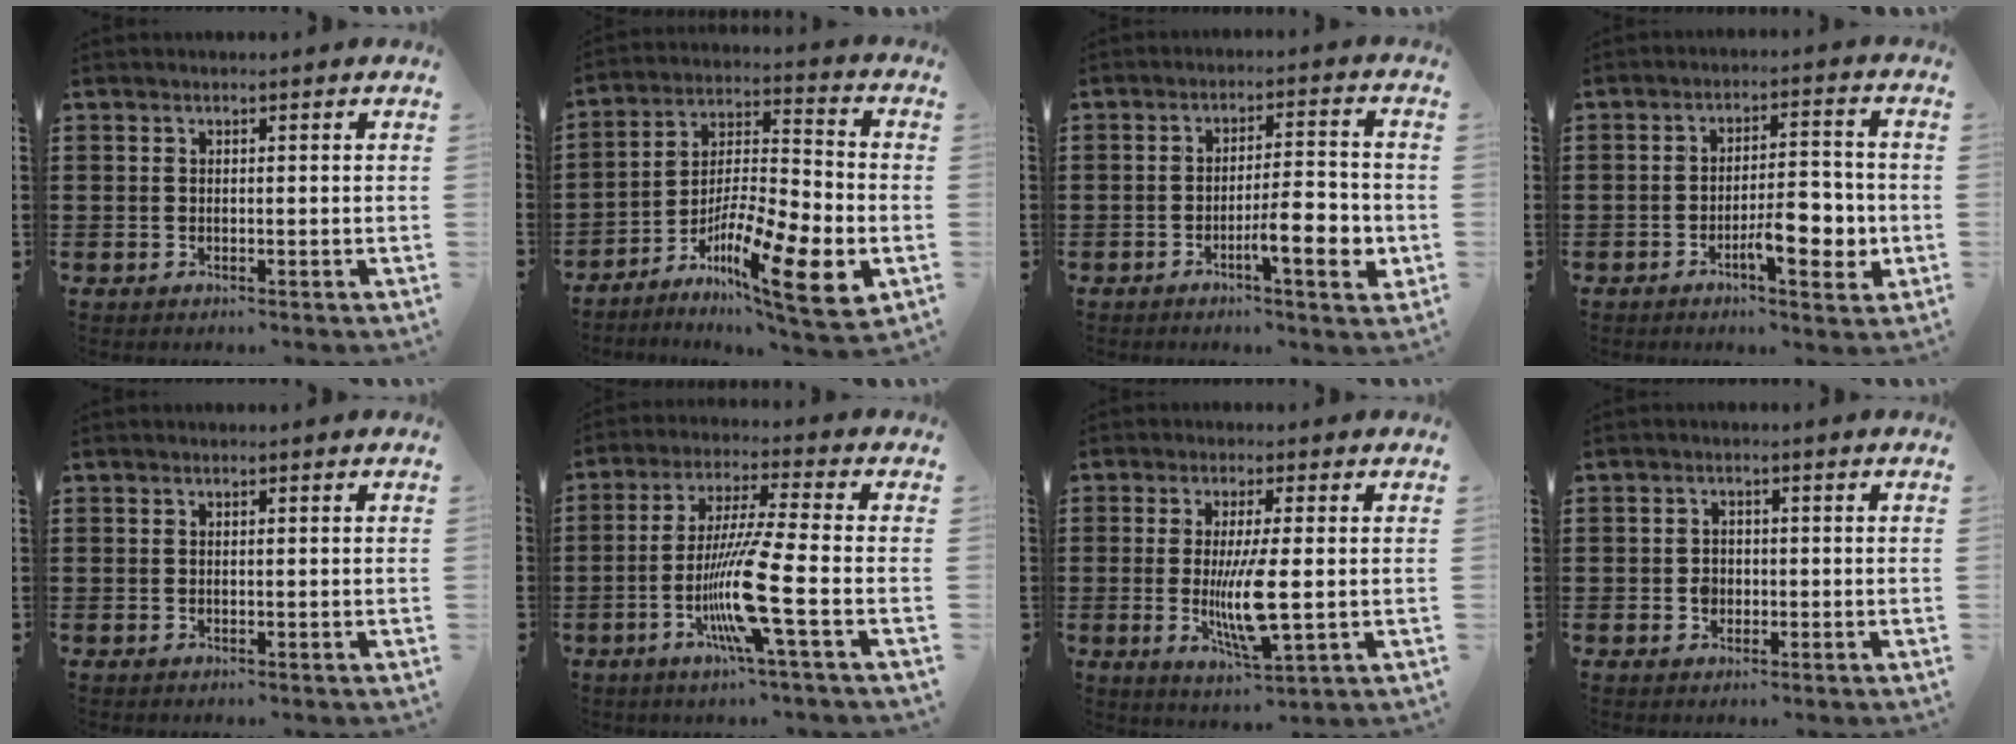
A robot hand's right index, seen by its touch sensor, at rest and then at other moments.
{"total": 12.8, "force": [-7.9, 2.1, 9.8], "torque": [-0.171, 0.008, -0.145]}
{"total": 7.8, "force": [-2.8, 1.5, 7.2], "torque": [-0.105, -0.002, -0.047]}
{"total": 7.7, "force": [-2.6, 2.6, 6.8], "torque": [-0.089, -0.001, -0.043]}
{"total": 0.0}
{"total": 12.1, "force": [-4.0, -0.1, 11.4], "torque": [-0.233, -0.017, -0.082]}
{"total": 8.6, "force": [-0.7, 1.8, 8.3], "torque": [-0.172, -0.020, -0.015]}
{"total": 2.1, "force": [-0.5, 1.9, 0.9], "torque": [-0.022, 0.005, -0.011]}